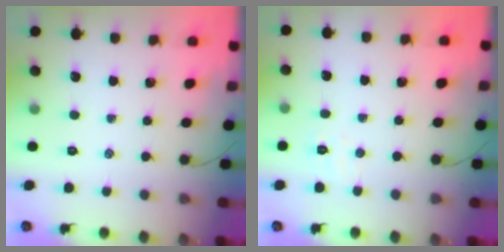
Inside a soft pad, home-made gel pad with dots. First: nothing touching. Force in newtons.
{"total": 3.0, "press": 3.0, "slide": 0.8}